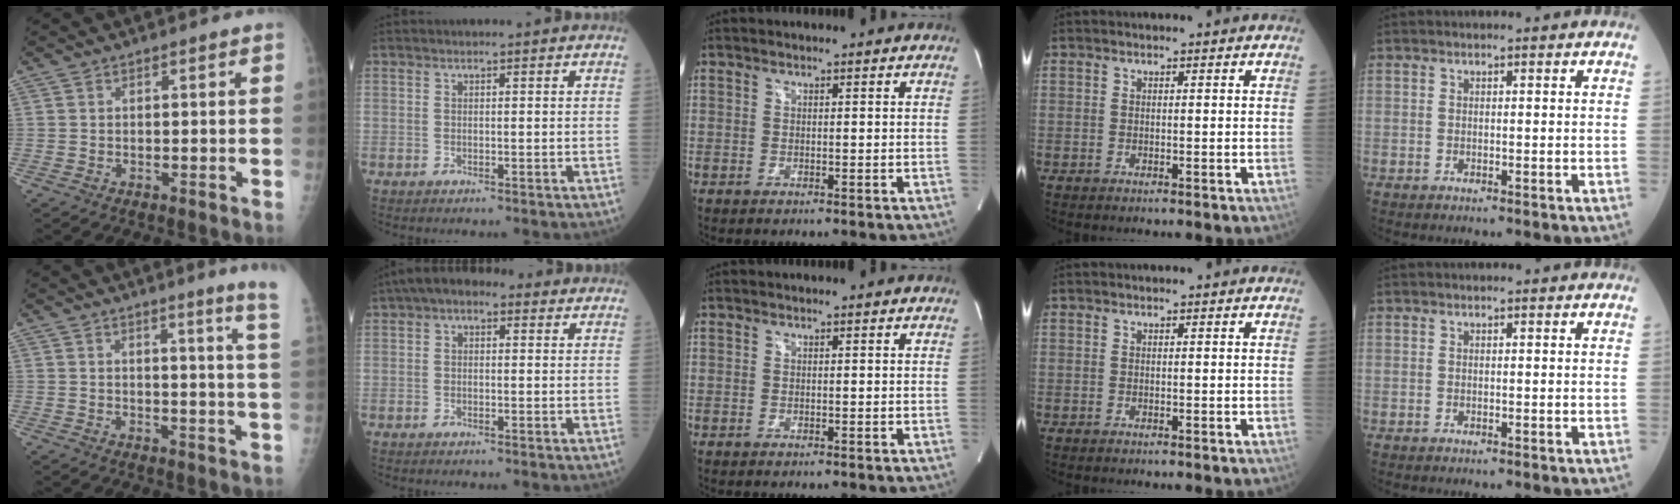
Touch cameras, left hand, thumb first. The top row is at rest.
{"thumb": {"total": 9.7, "force": [7.3, -1.7, 6.2], "torque": [-0.075, -0.068, 0.065]}, "index": {"total": 5.1, "force": [2.5, 2.8, 3.4], "torque": [-0.054, 0.035, 0.030]}}